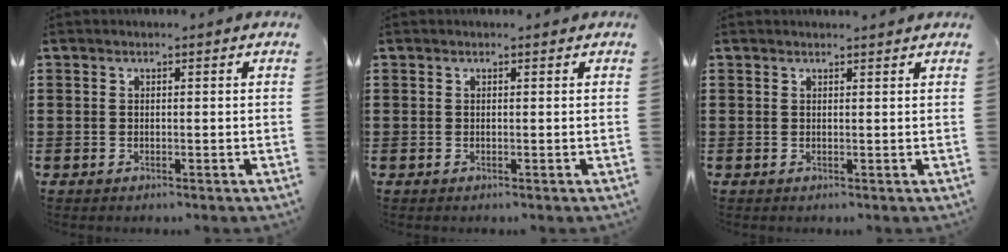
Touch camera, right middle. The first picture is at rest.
{"total": 0.0}
{"total": 0.7, "force": [0.7, -0.1, 0.2], "torque": [0.003, -0.005, 0.012]}